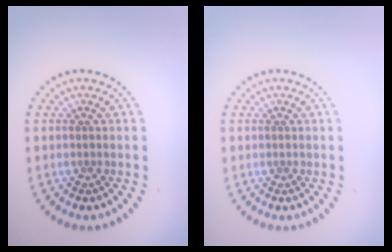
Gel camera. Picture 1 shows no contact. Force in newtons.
{"total": 0.0}